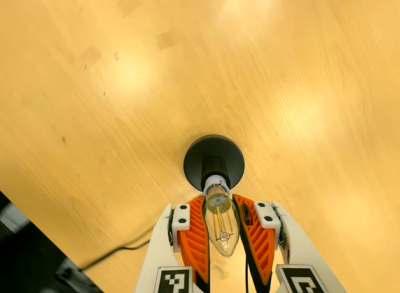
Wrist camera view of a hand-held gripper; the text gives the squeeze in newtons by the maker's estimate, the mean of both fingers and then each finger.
{"total": 20.1, "left": 18.7, "right": 21.4}